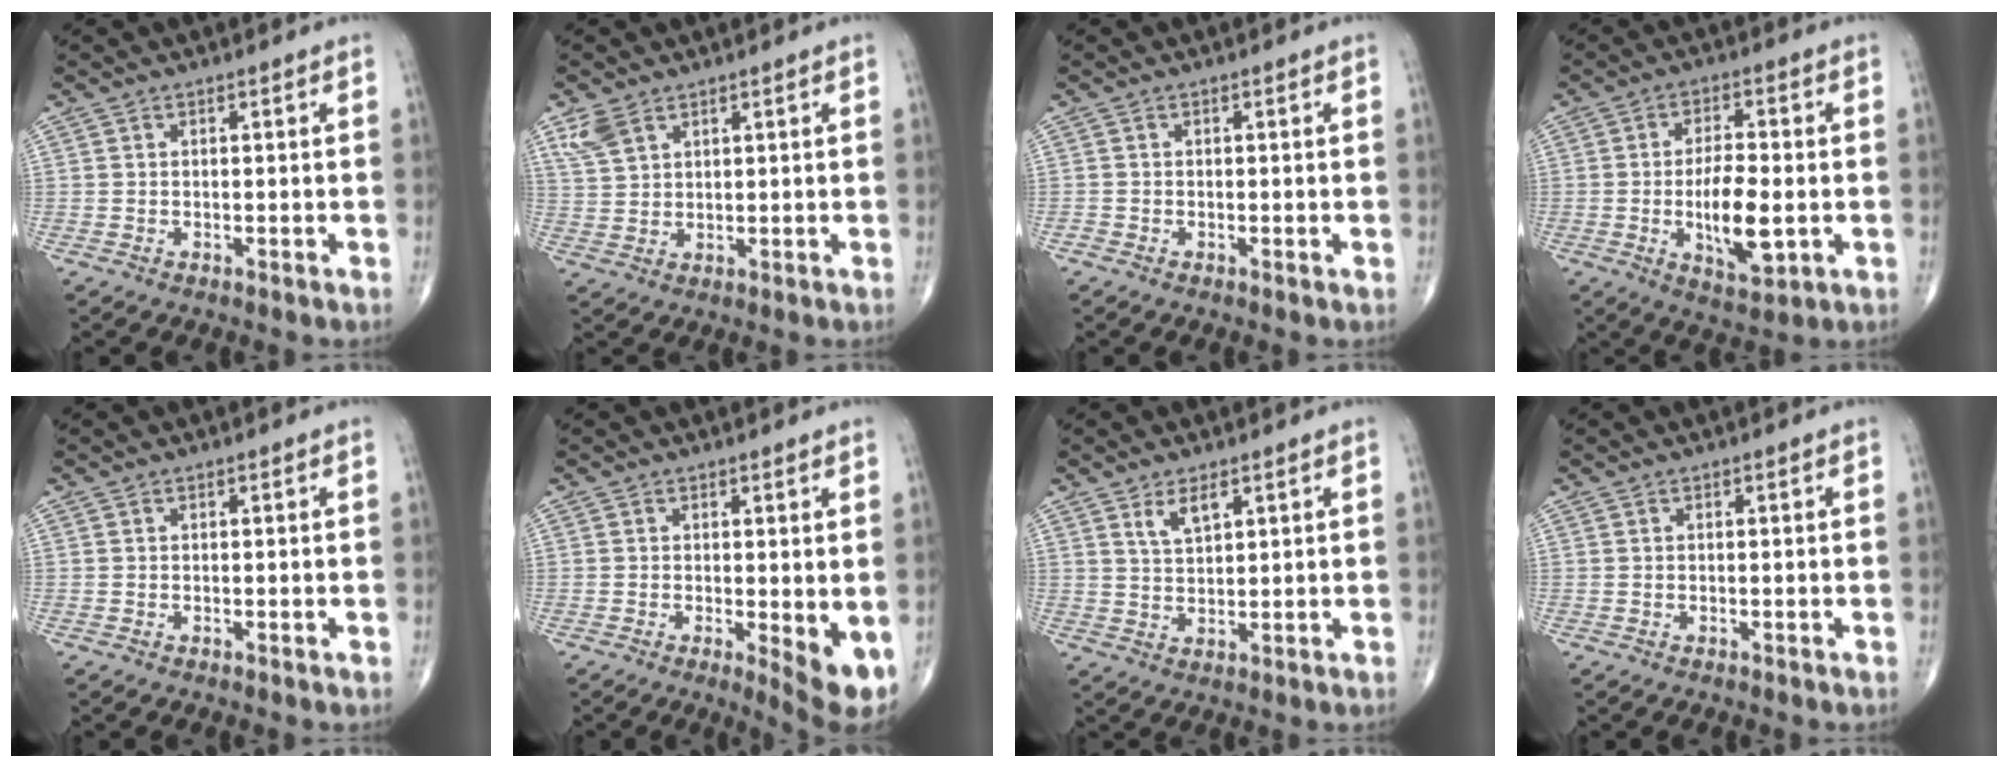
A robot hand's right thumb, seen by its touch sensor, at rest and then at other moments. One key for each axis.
{"total": 4.5, "fx": 3.0, "fy": 2.5, "fz": 2.3, "tx": -0.043, "ty": -0.008, "tz": 0.070}
{"total": 0.6, "fx": -0.3, "fy": 0.4, "fz": 0.2, "tx": -0.002, "ty": -0.001, "tz": -0.010}
{"total": 10.4, "fx": -1.7, "fy": 4.2, "fz": 9.4, "tx": -0.157, "ty": -0.003, "tz": -0.023}
{"total": 0.0}
{"total": 5.9, "fx": -0.6, "fy": 1.8, "fz": 5.6, "tx": -0.074, "ty": -0.016, "tz": -0.006}
{"total": 4.1, "fx": 2.4, "fy": 1.7, "fz": 2.8, "tx": -0.047, "ty": -0.014, "tz": 0.049}
{"total": 0.0}